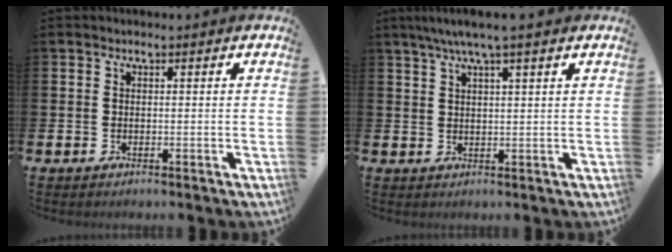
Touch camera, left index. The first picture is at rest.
{"total": 4.2, "force": [3.3, -0.2, 2.5], "torque": [-0.060, -0.002, 0.058]}